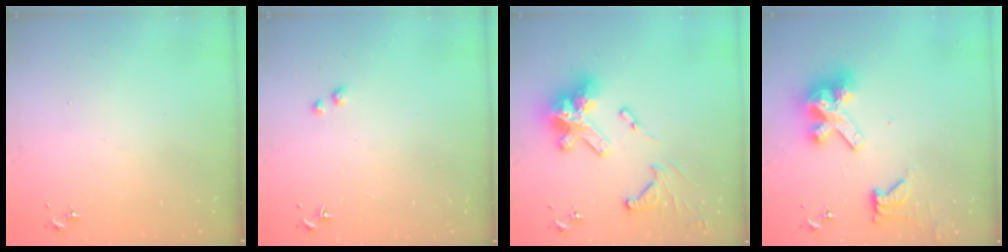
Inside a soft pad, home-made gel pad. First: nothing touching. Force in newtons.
{"total": 1.7, "press": 1.6, "slide": 0.1}
{"total": 21.8, "press": 21.8, "slide": 1.7}
{"total": 14.6, "press": 14.5, "slide": 2.0}